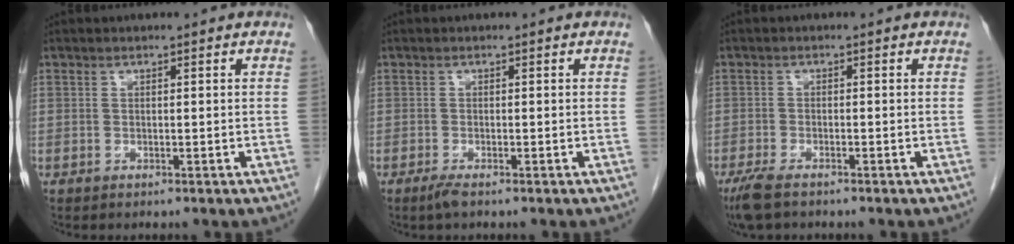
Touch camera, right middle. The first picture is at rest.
{"total": 1.4, "force": [-1.0, 0.1, 1.0], "torque": [-0.026, -0.005, -0.021]}
{"total": 4.2, "force": [-3.2, 1.0, 2.5], "torque": [-0.055, -0.011, -0.054]}